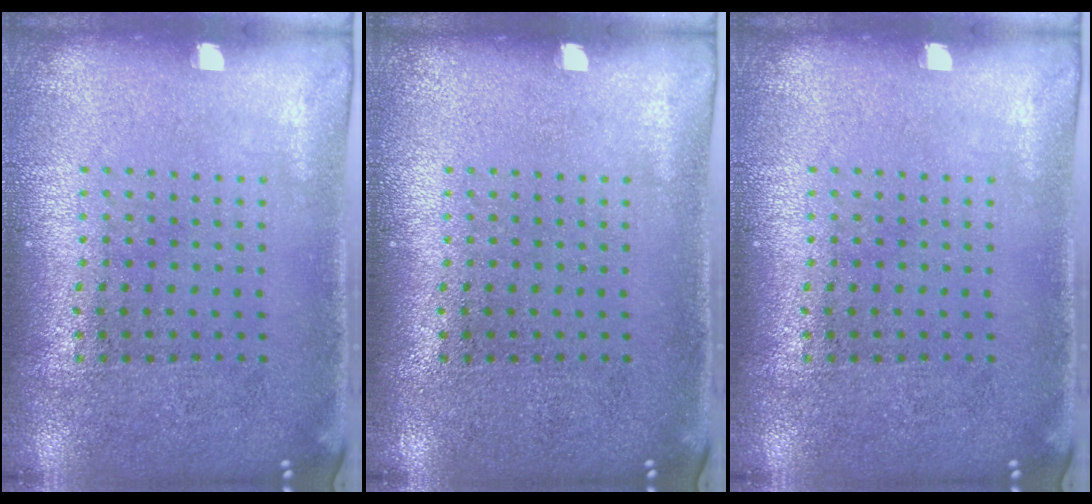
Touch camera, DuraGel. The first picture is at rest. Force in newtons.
{"total": 0.0}
{"total": 0.0}